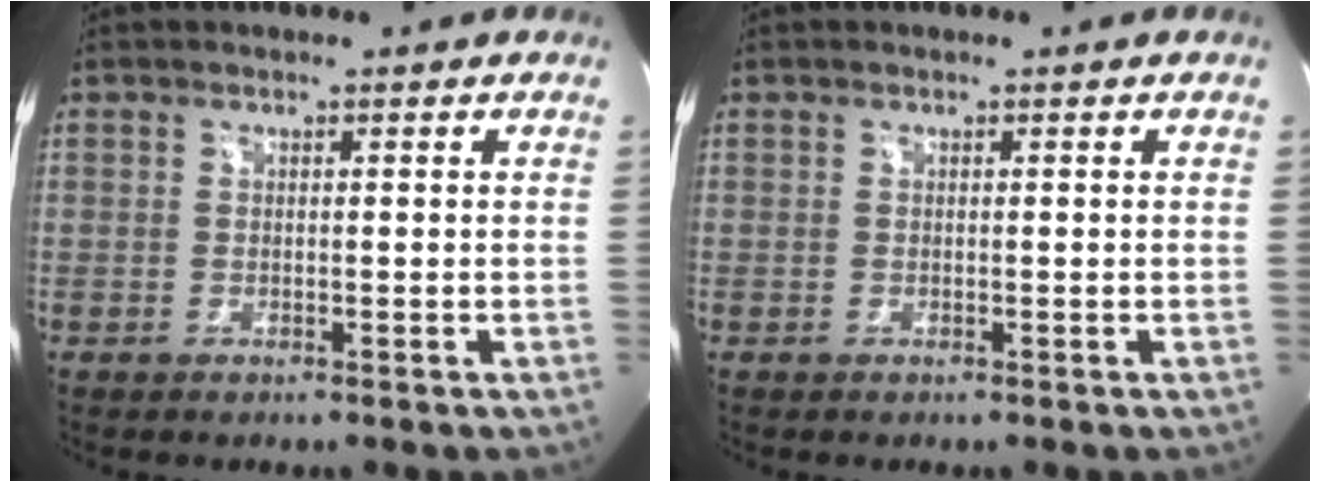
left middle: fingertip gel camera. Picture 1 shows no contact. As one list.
[{"total": 0.0}]